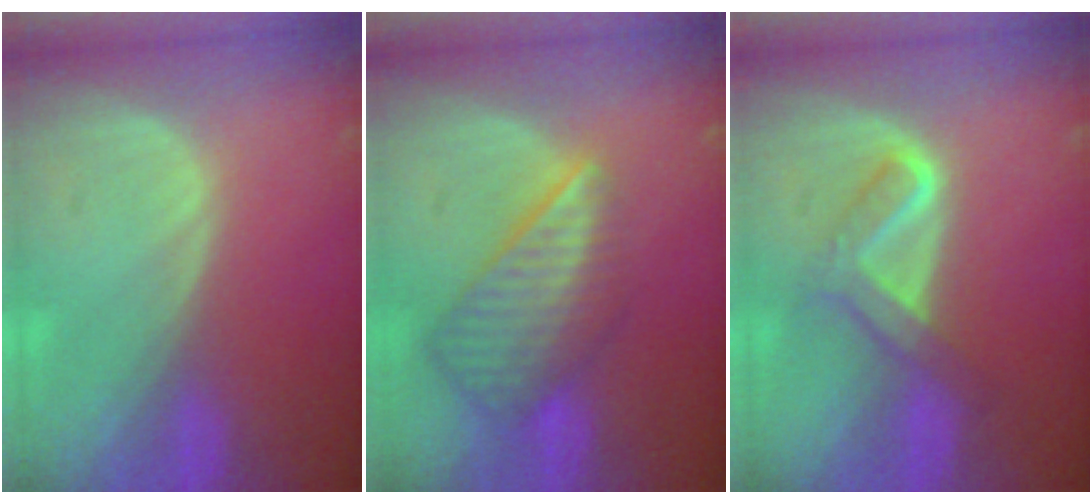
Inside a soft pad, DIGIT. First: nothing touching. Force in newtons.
{"total": 8.8, "press": 7.7, "slide": 4.4}
{"total": 5.2, "press": 5.2, "slide": 0.4}